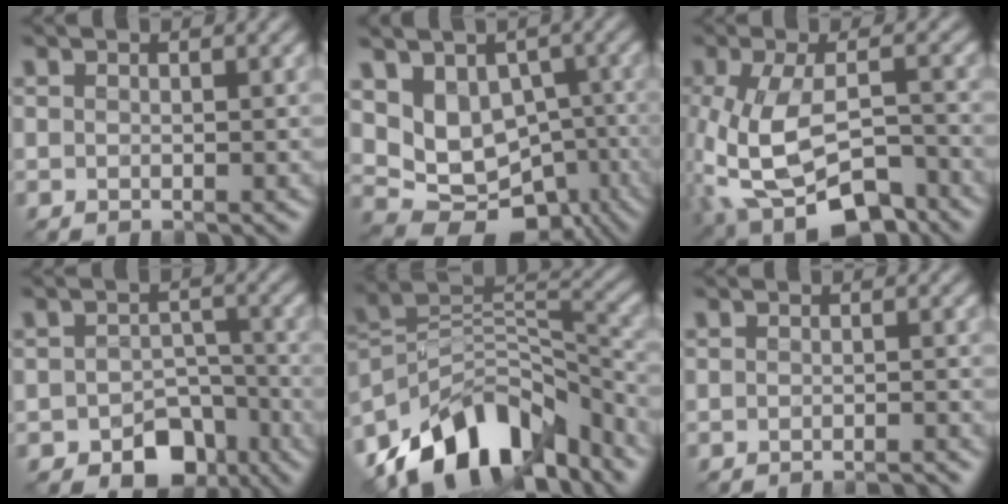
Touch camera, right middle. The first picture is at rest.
{"total": 8.6, "force": [0.3, 6.4, 5.7], "torque": [-0.096, -0.011, 0.024]}
{"total": 9.8, "force": [-4.6, 4.6, 7.3], "torque": [-0.145, -0.021, -0.075]}
{"total": 5.1, "force": [-3.1, 3.3, 2.4], "torque": [-0.027, -0.006, -0.047]}
{"total": 11.0, "force": [-8.3, 5.1, 5.1], "torque": [-0.078, 0.008, -0.153]}
{"total": 1.3, "force": [-1.3, -0.3, 0.3], "torque": [-0.001, -0.003, -0.019]}